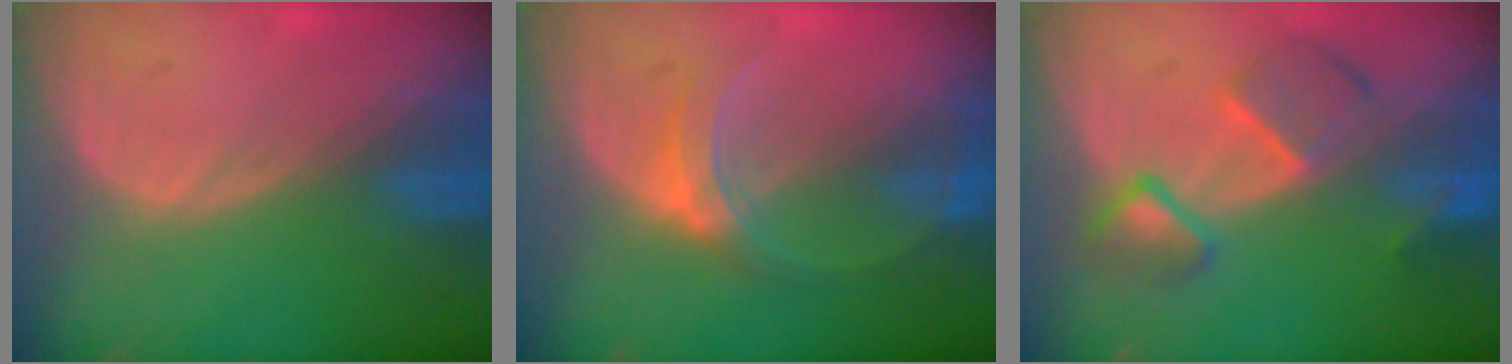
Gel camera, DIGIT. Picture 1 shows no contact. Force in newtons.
{"total": 5.2, "press": 5.1, "slide": 0.9}
{"total": 7.4, "press": 6.8, "slide": 2.8}